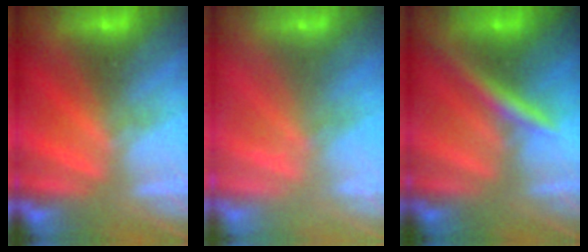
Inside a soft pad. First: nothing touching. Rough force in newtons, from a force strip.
{"total": 2.2}
{"total": 2.4}